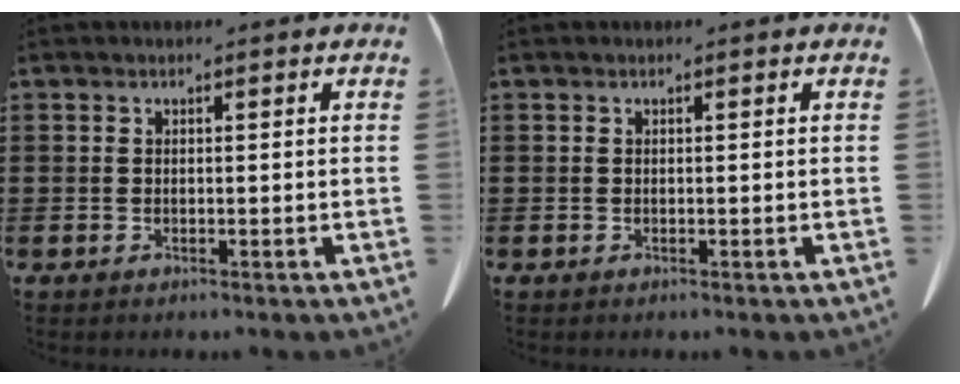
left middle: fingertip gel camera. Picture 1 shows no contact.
{"total": 0.0}